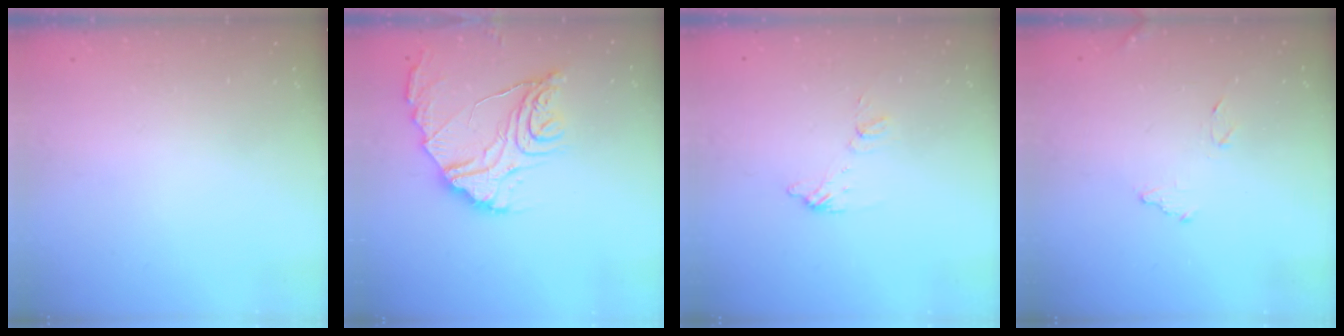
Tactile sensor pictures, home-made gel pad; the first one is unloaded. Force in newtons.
{"total": 15.7, "press": 15.6, "slide": 1.1}
{"total": 6.7, "press": 6.7, "slide": 0.2}
{"total": 8.8, "press": 8.8, "slide": 0.4}